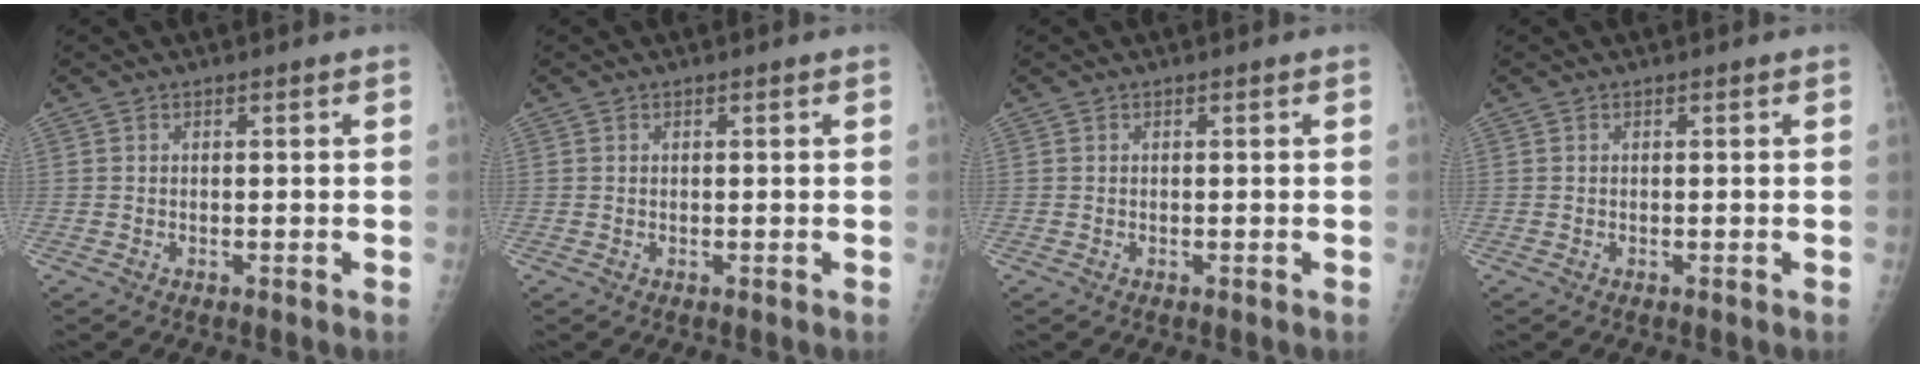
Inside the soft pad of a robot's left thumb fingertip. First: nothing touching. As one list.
[{"total": 0.0}, {"total": 0.0}, {"total": 0.0}]